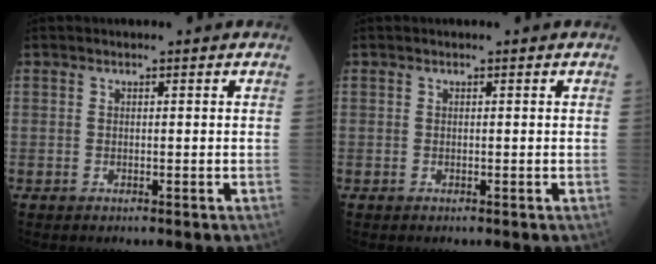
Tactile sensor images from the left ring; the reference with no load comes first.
{"total": 0.0}